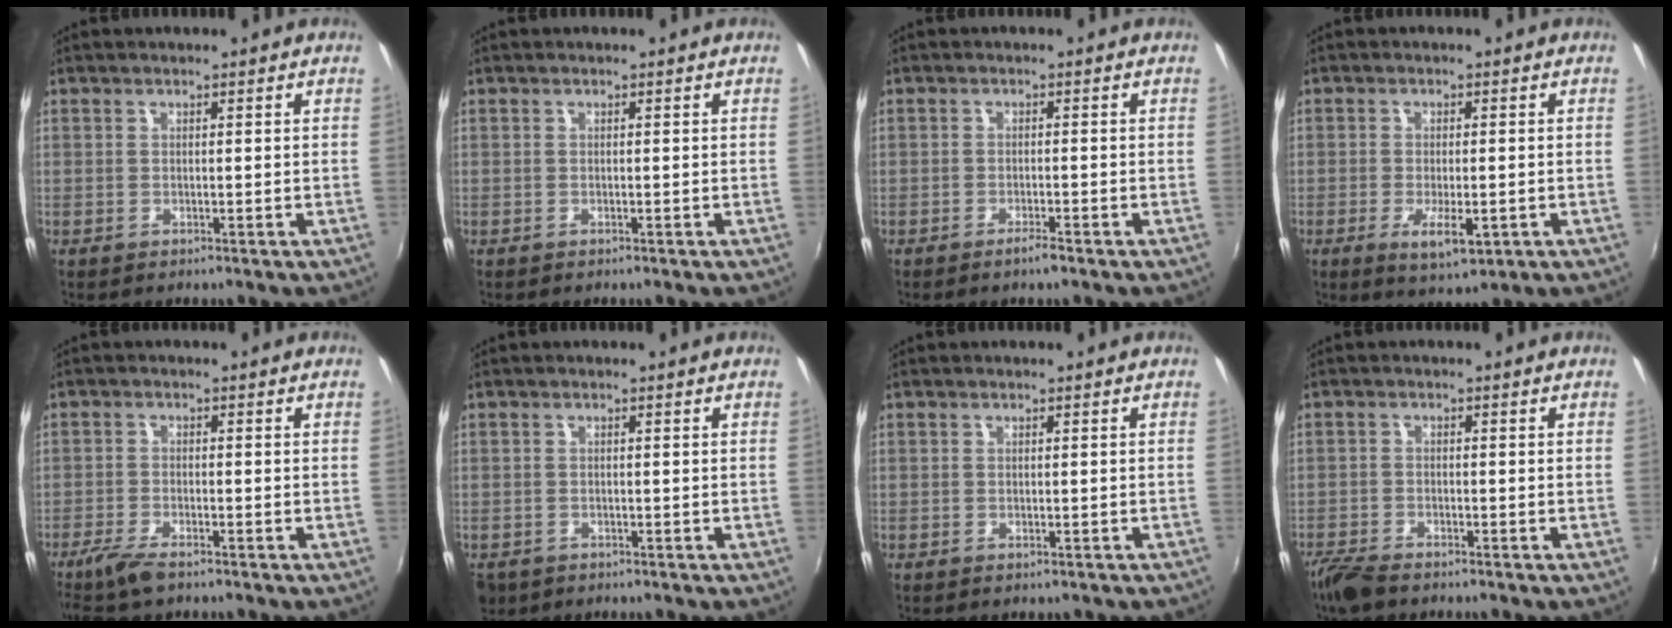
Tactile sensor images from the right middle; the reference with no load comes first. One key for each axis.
{"total": 0.0}
{"total": 1.9, "fx": -1.5, "fy": 0.2, "fz": 1.1, "tx": -0.026, "ty": -0.001, "tz": -0.030}
{"total": 6.1, "fx": -2.3, "fy": 2.0, "fz": 5.2, "tx": -0.100, "ty": -0.017, "tz": -0.035}
{"total": 5.5, "fx": -4.4, "fy": 1.1, "fz": 3.1, "tx": -0.086, "ty": -0.016, "tz": -0.086}
{"total": 4.5, "fx": -2.3, "fy": 3.3, "fz": 1.9, "tx": -0.048, "ty": -0.012, "tz": -0.034}
{"total": 1.5, "fx": -1.1, "fy": 0.6, "fz": 0.7, "tx": -0.011, "ty": -0.003, "tz": -0.012}
{"total": 4.8, "fx": -4.1, "fy": 1.2, "fz": 2.0, "tx": -0.062, "ty": -0.017, "tz": -0.083}